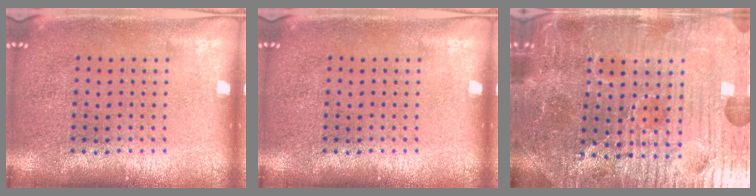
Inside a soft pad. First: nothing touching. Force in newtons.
{"total": 0.0}
{"total": 5.6, "press": 5.4, "slide": 1.6}